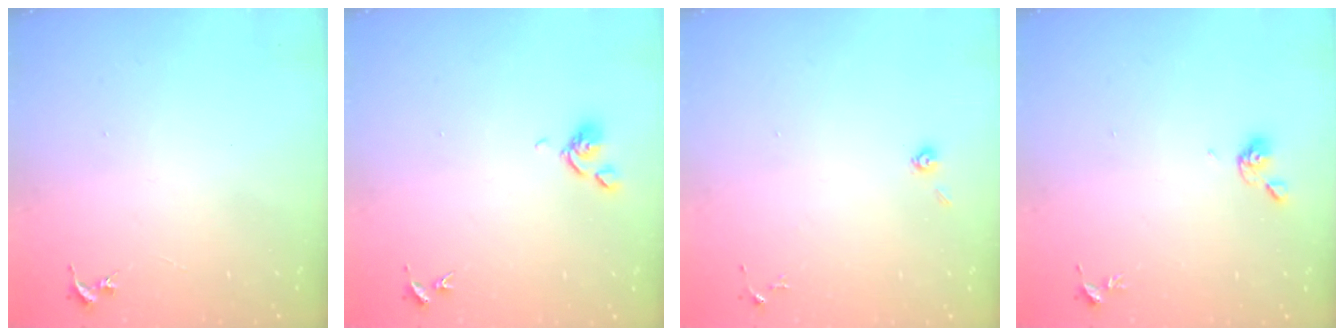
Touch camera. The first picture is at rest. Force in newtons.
{"total": 6.2, "press": 6.1, "slide": 1.4}
{"total": 4.5, "press": 4.4, "slide": 0.9}
{"total": 6.1, "press": 6.0, "slide": 1.2}